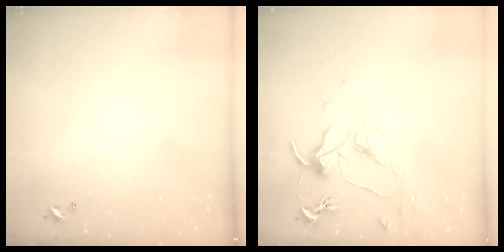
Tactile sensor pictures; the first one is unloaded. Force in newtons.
{"total": 1.6, "press": 1.4, "slide": 0.7}